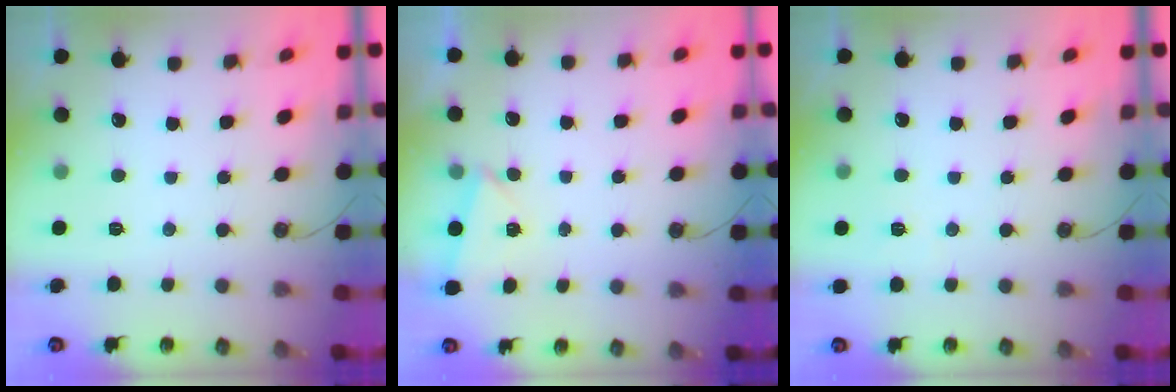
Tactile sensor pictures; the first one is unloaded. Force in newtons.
{"total": 2.4, "press": 2.1, "slide": 1.1}
{"total": 2.7, "press": 2.5, "slide": 1.0}